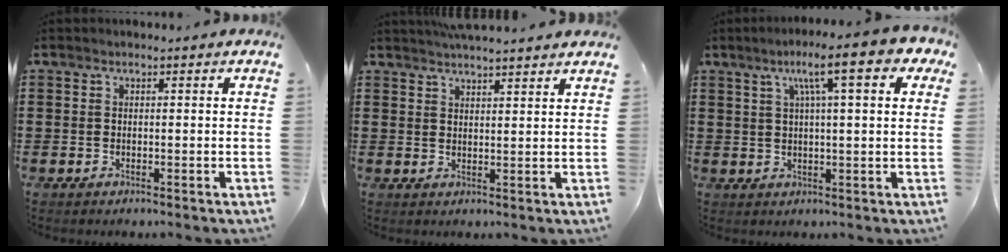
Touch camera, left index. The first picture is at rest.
{"total": 3.1, "force": [3.0, -0.3, 0.4], "torque": [-0.016, -0.009, 0.056]}
{"total": 9.6, "force": [4.9, 1.1, 8.2], "torque": [-0.153, 0.001, 0.077]}